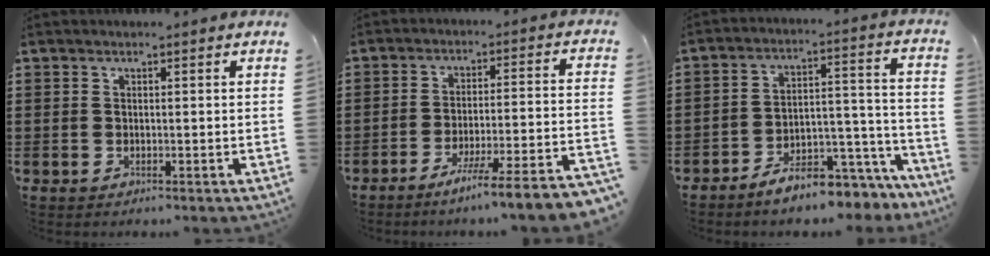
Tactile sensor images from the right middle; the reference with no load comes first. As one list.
[{"total": 6.6, "force": [-5.5, -1.5, 3.2], "torque": [-0.049, -0.025, -0.108]}, {"total": 7.2, "force": [-6.7, 1.0, 2.5], "torque": [-0.035, 0.011, -0.122]}]